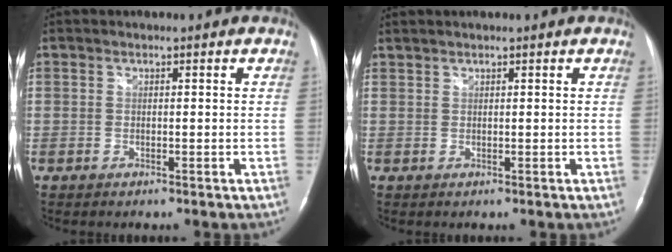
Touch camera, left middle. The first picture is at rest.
{"total": 1.0, "force": [1.0, 0.0, 0.2], "torque": [-0.011, 0.011, 0.026]}